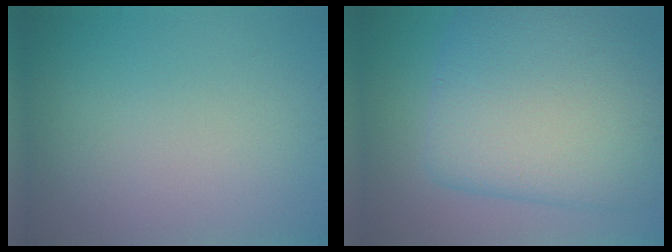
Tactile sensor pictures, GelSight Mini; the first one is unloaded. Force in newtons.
{"total": 12.5, "press": 12.5, "slide": 0.3}